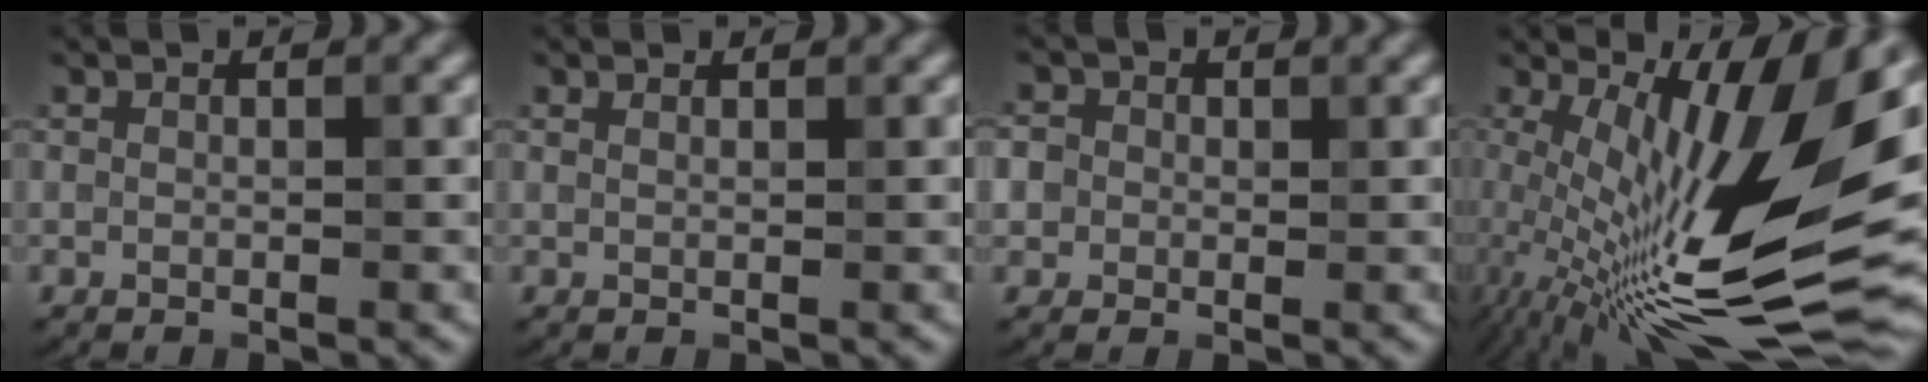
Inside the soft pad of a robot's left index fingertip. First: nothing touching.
{"total": 0.9, "force": [0.8, 0.2, 0.3], "torque": [-0.004, -0.003, 0.007]}
{"total": 3.3, "force": [0.7, 3.0, 1.2], "torque": [-0.008, 0.015, -0.012]}
{"total": 16.7, "force": [2.2, 5.1, 15.8], "torque": [-0.270, -0.011, 0.053]}